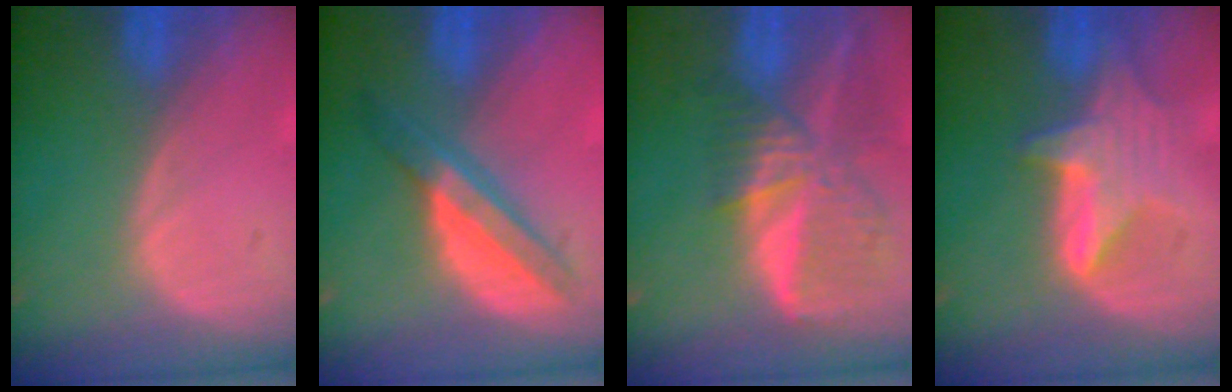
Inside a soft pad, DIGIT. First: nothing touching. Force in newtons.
{"total": 5.8, "press": 5.8, "slide": 0.1}
{"total": 9.3, "press": 8.1, "slide": 4.7}
{"total": 6.0, "press": 5.9, "slide": 0.9}